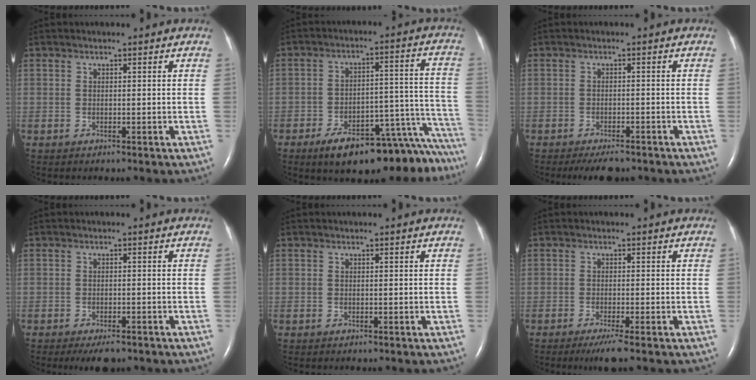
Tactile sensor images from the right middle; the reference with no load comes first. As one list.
[{"total": 20.2, "force": [-17.1, 4.8, 9.6], "torque": [-0.034, 0.049, -0.229]}, {"total": 4.3, "force": [-3.5, 1.4, 2.1], "torque": [-0.031, -0.005, -0.050]}, {"total": 3.8, "force": [-2.8, 1.3, 2.2], "torque": [-0.032, -0.005, -0.038]}, {"total": 0.0}, {"total": 3.1, "force": [-2.0, -0.2, 2.3], "torque": [-0.043, -0.011, -0.037]}]